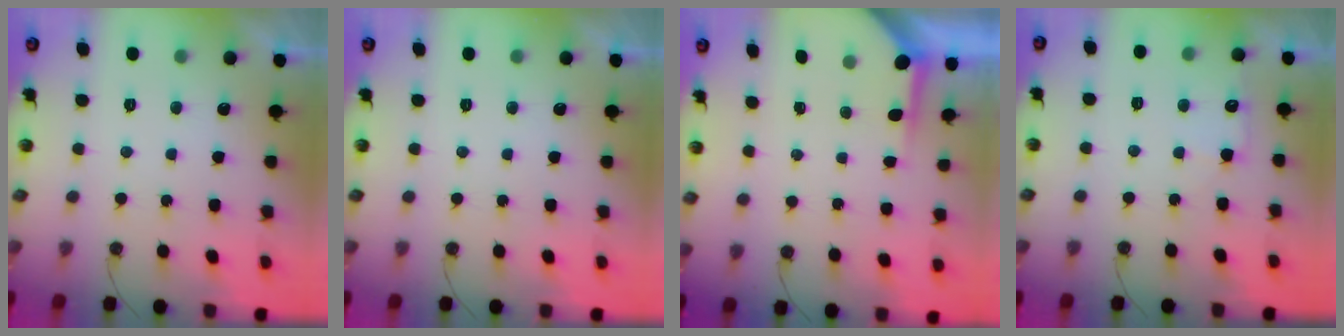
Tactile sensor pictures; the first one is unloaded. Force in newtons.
{"total": 0.0}
{"total": 3.8, "press": 3.8, "slide": 0.2}
{"total": 6.1, "press": 6.1, "slide": 0.7}